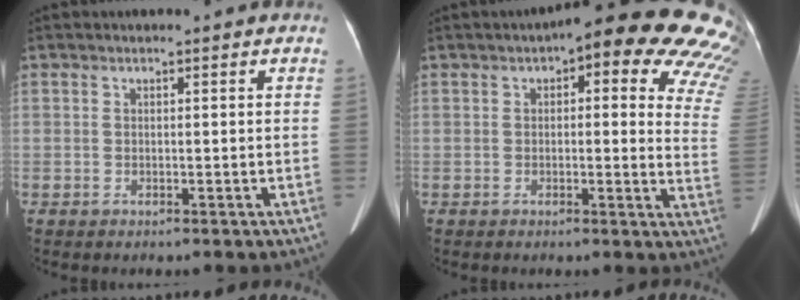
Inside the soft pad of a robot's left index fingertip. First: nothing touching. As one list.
[{"total": 18.7, "force": [11.4, 5.7, 13.7], "torque": [-0.147, 0.012, 0.099]}]